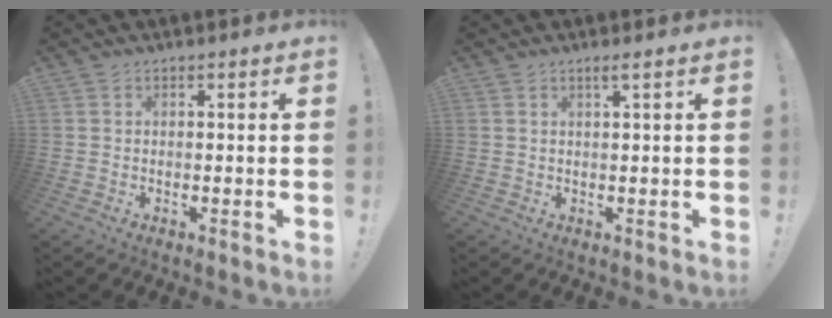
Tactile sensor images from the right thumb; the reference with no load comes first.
{"total": 1.8, "force": [0.9, -0.2, 1.5], "torque": [-0.030, -0.001, 0.014]}